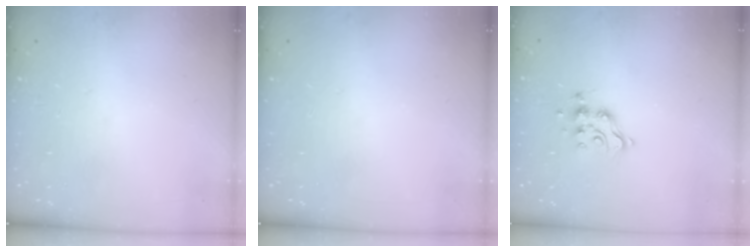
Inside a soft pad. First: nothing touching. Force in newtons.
{"total": 0.0}
{"total": 8.5, "press": 8.5, "slide": 0.4}